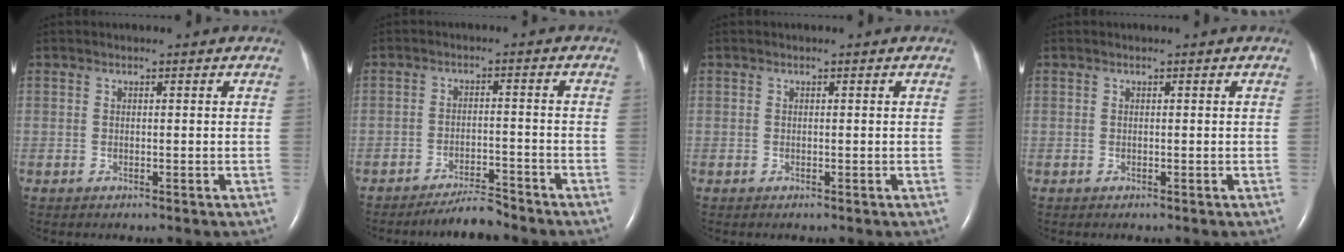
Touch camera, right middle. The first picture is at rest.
{"total": 4.3, "force": [-4.1, 0.1, 1.2], "torque": [-0.024, -0.015, -0.072]}
{"total": 0.0}
{"total": 0.0}